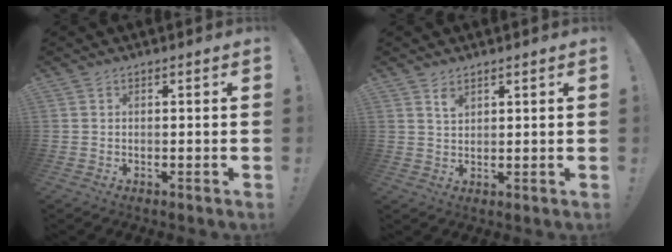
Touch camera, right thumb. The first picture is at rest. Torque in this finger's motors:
{"motor_torque": [-0.07, -0.02, -0.07, 0.09, 0.00]}